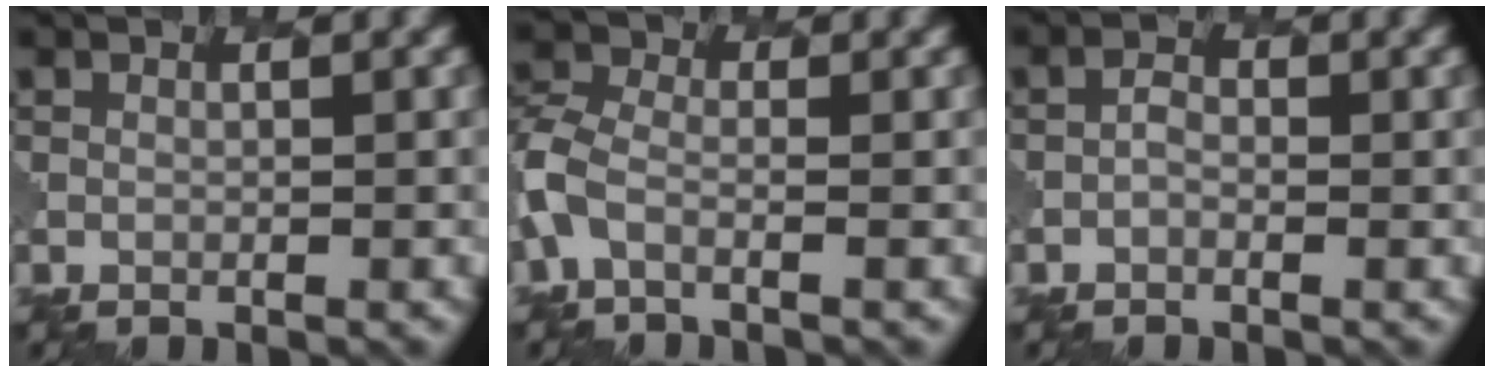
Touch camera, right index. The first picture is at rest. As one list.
[{"total": 2.8, "force": [-1.4, 1.4, 2.0], "torque": [-0.053, -0.004, -0.044]}, {"total": 0.5, "force": [-0.2, 0.4, 0.3], "torque": [-0.008, 0.002, -0.007]}]